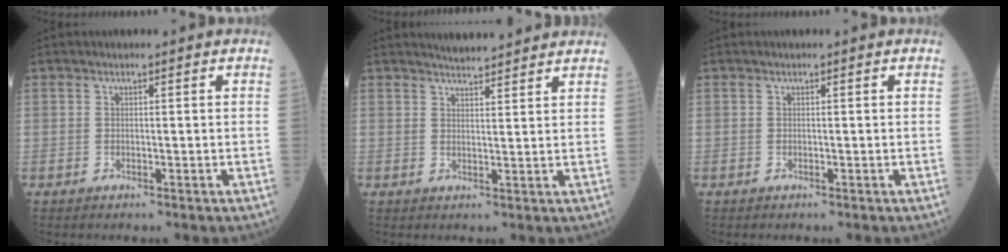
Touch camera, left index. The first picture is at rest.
{"total": 5.6, "force": [5.3, 0.6, 1.5], "torque": [-0.028, 0.016, 0.073]}
{"total": 0.0}